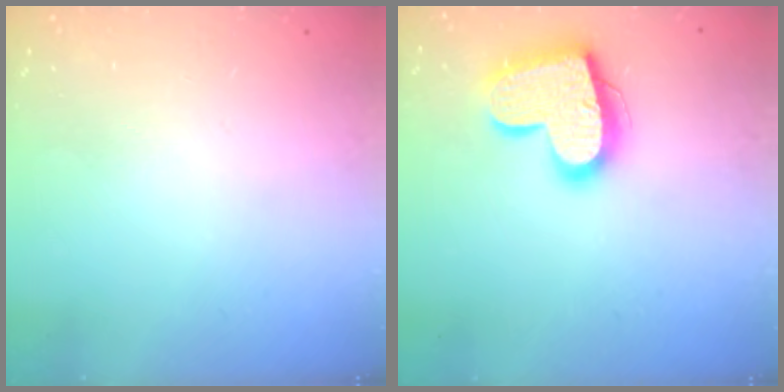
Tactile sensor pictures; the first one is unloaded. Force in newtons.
{"total": 18.3, "press": 18.2, "slide": 1.4}